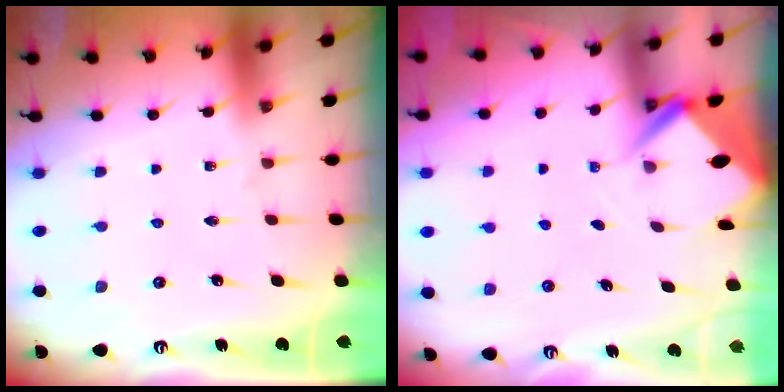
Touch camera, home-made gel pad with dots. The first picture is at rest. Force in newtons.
{"total": 2.8, "press": 2.8, "slide": 0.1}